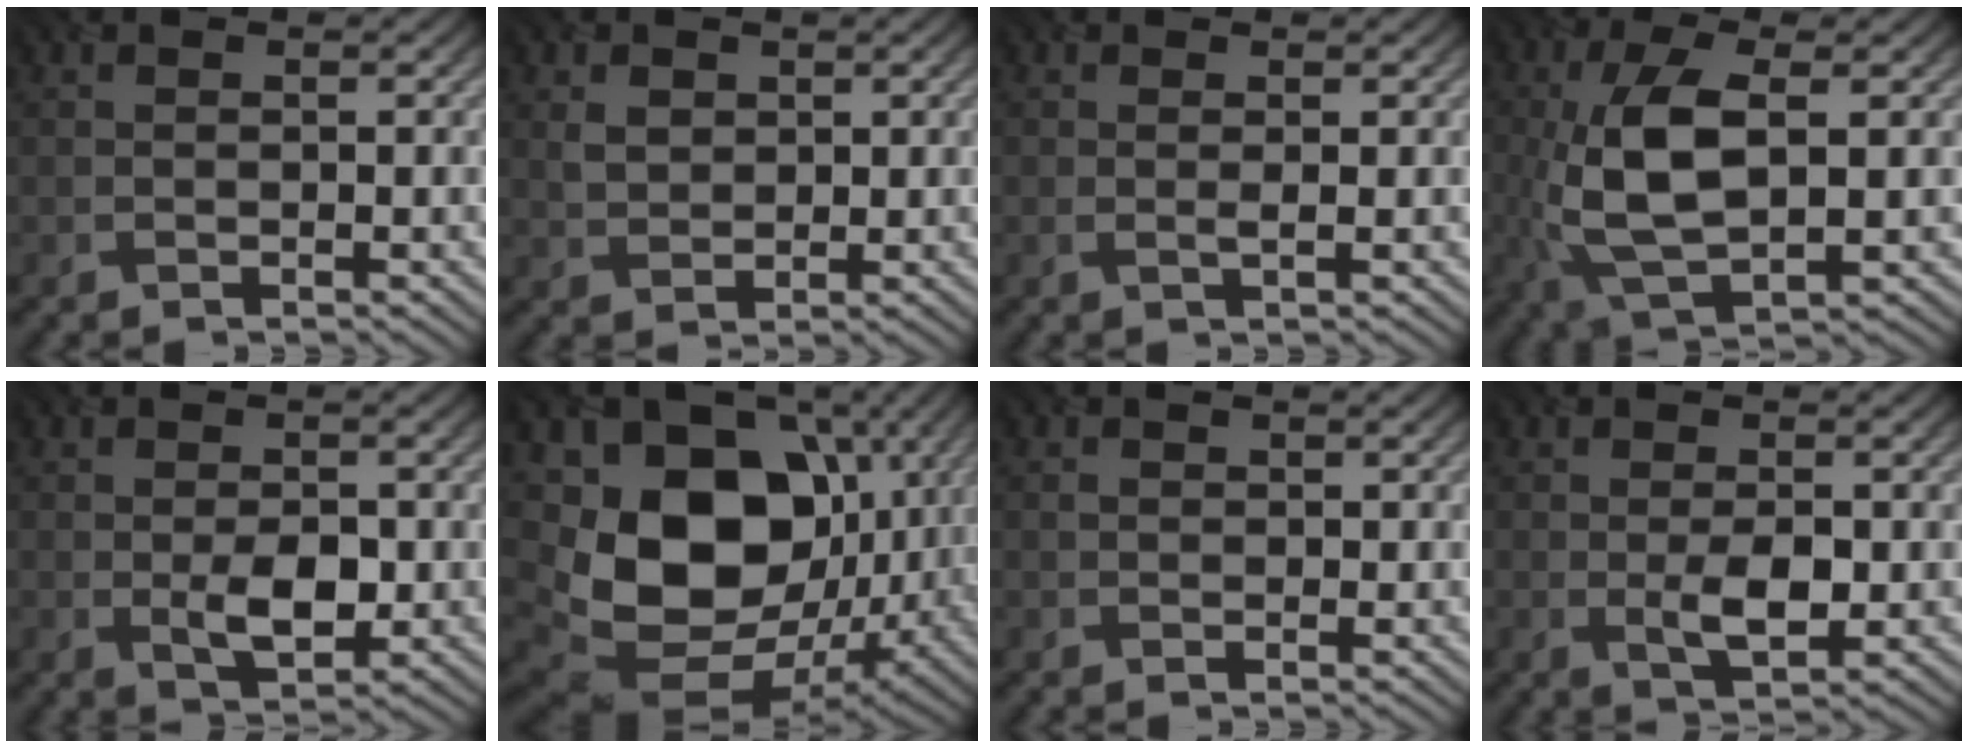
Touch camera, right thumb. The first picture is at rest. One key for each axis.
{"total": 2.6, "fx": 1.1, "fy": 1.9, "fz": 1.3, "tx": -0.032, "ty": -0.003, "tz": 0.021}
{"total": 0.9, "fx": 0.2, "fy": 0.0, "fz": 0.9, "tx": -0.021, "ty": 0.000, "tz": 0.001}
{"total": 9.9, "fx": 0.3, "fy": 4.3, "fz": 8.9, "tx": -0.202, "ty": -0.001, "tz": 0.008}
{"total": 4.3, "fx": -0.6, "fy": 2.4, "fz": 3.5, "tx": -0.061, "ty": -0.008, "tz": -0.007}
{"total": 17.8, "fx": 0.9, "fy": 13.5, "fz": 11.6, "tx": -0.234, "ty": -0.041, "tz": 0.038}
{"total": 0.7, "fx": 0.2, "fy": 0.6, "fz": 0.3, "tx": -0.007, "ty": -0.003, "tz": 0.003}
{"total": 3.6, "fx": -0.4, "fy": 1.6, "fz": 3.2, "tx": -0.059, "ty": -0.007, "tz": -0.003}